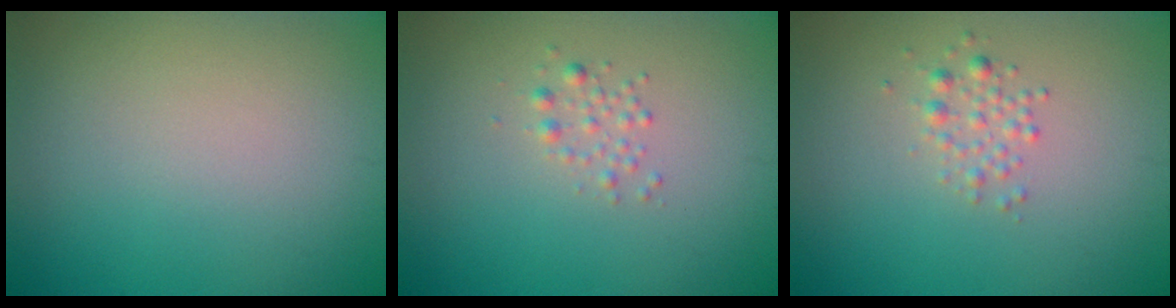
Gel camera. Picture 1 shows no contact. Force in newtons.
{"total": 1.1, "press": 1.1, "slide": 0.0}
{"total": 1.4, "press": 1.4, "slide": 0.1}